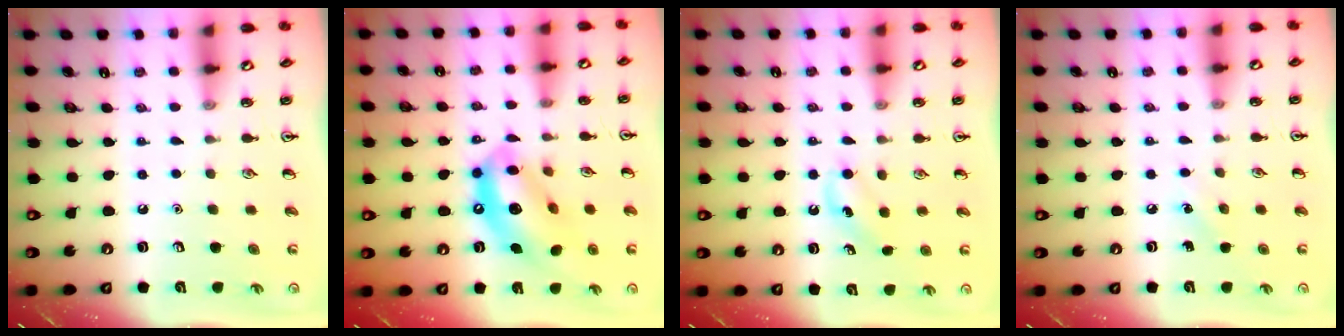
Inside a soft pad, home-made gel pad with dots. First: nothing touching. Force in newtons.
{"total": 14.2, "press": 13.5, "slide": 4.3}
{"total": 4.5, "press": 4.3, "slide": 1.4}
{"total": 4.8, "press": 4.5, "slide": 1.5}